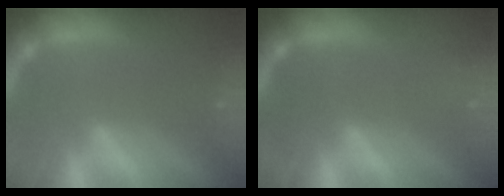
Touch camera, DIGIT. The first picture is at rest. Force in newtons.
{"total": 0.9}